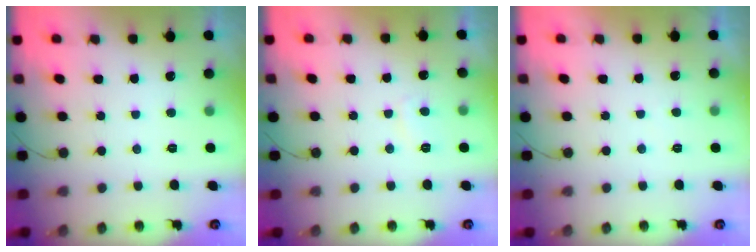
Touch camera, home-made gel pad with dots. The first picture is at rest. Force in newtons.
{"total": 2.6, "press": 2.5, "slide": 0.7}
{"total": 0.8, "press": 0.6, "slide": 0.4}